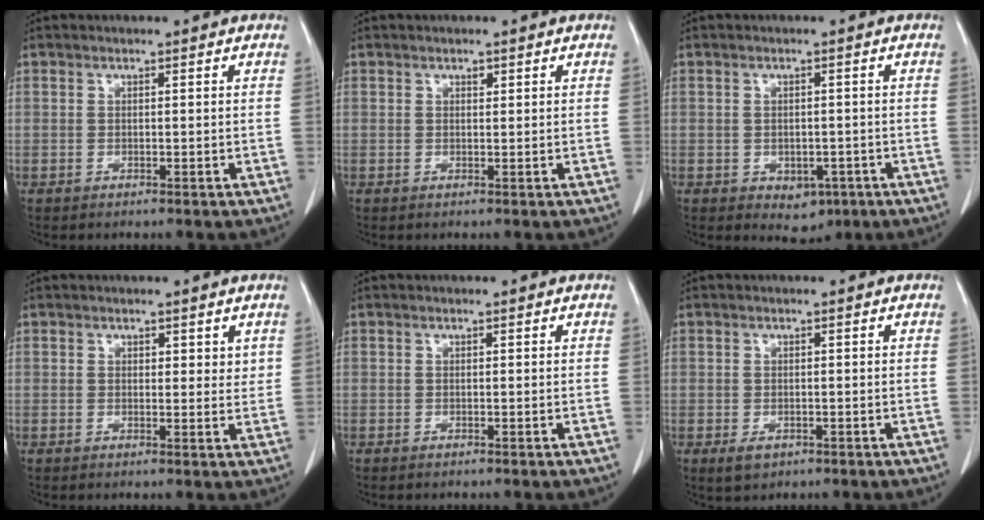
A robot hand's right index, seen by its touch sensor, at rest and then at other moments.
{"total": 0.6, "force": [0.4, 0.4, 0.3], "torque": [-0.005, -0.002, 0.006]}
{"total": 3.9, "force": [-1.7, 2.7, 2.2], "torque": [-0.021, 0.001, -0.009]}
{"total": 2.2, "force": [1.3, 1.2, 1.2], "torque": [-0.006, -0.007, 0.018]}
{"total": 0.0}
{"total": 2.2, "force": [-1.0, 1.5, 1.2], "torque": [-0.020, -0.002, -0.007]}